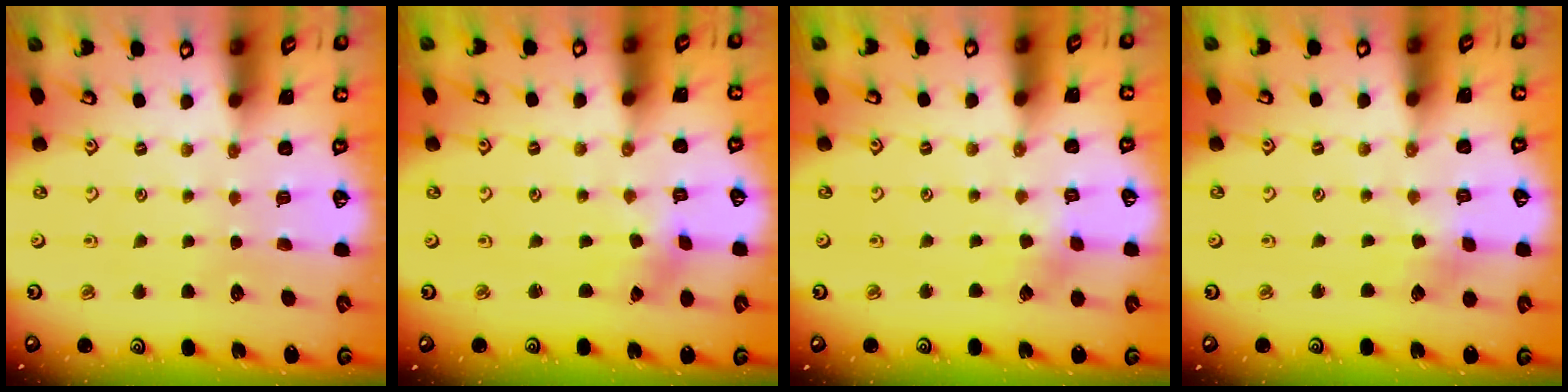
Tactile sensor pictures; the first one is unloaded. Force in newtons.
{"total": 2.2, "press": 2.1, "slide": 0.6}
{"total": 2.9, "press": 2.9, "slide": 0.2}
{"total": 3.0, "press": 2.9, "slide": 0.3}